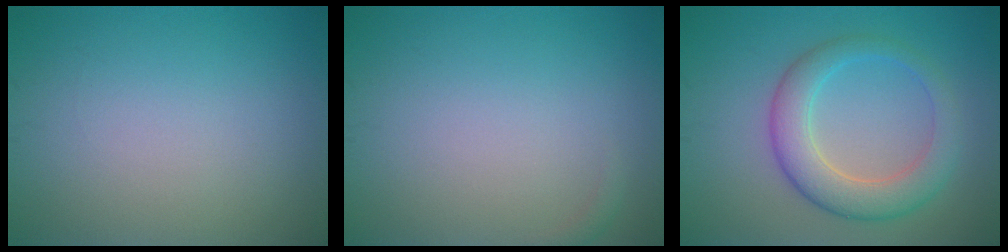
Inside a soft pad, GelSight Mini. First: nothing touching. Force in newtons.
{"total": 0.6, "press": 0.6, "slide": 0.1}
{"total": 5.1, "press": 5.0, "slide": 0.4}